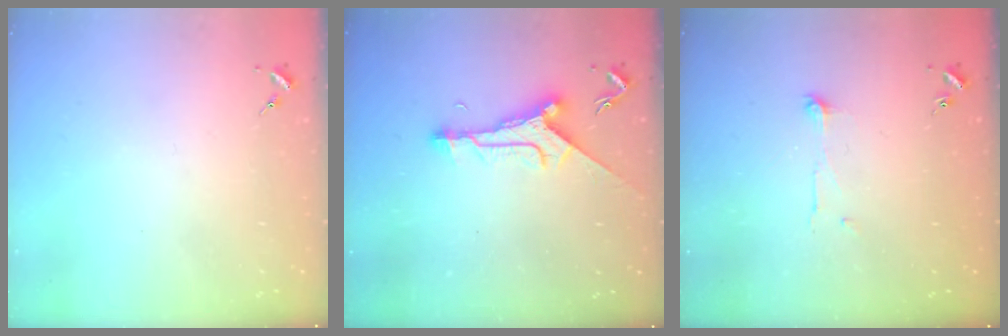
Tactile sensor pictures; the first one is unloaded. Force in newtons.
{"total": 9.5, "press": 9.5, "slide": 0.3}
{"total": 4.4, "press": 4.4, "slide": 0.3}